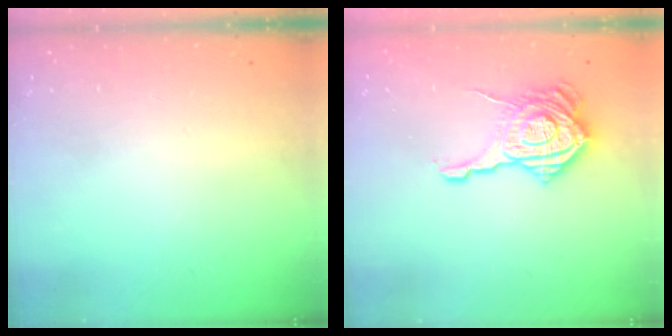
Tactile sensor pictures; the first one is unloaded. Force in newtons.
{"total": 17.6, "press": 17.5, "slide": 1.1}